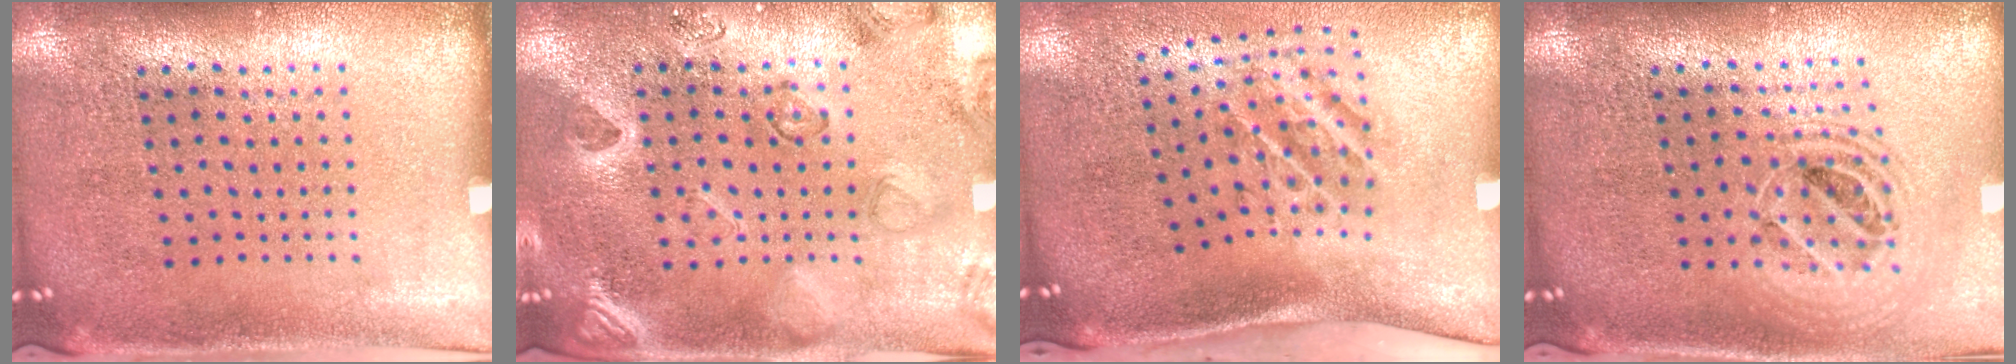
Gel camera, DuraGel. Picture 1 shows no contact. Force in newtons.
{"total": 2.3, "press": 2.0, "slide": 1.1}
{"total": 2.2, "press": 1.3, "slide": 1.9}
{"total": 1.8, "press": 1.5, "slide": 1.1}